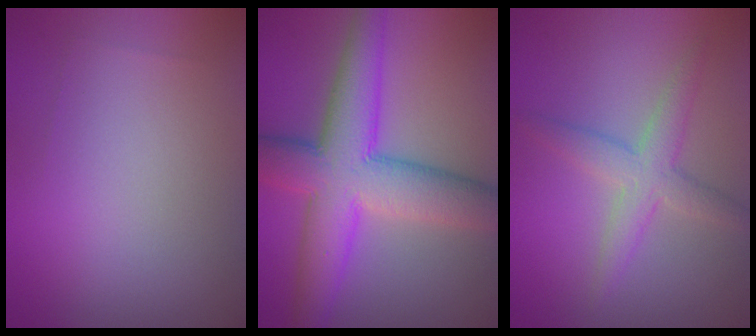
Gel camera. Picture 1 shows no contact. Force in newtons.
{"total": 9.8, "press": 9.8, "slide": 0.0}
{"total": 3.2, "press": 3.2, "slide": 0.1}